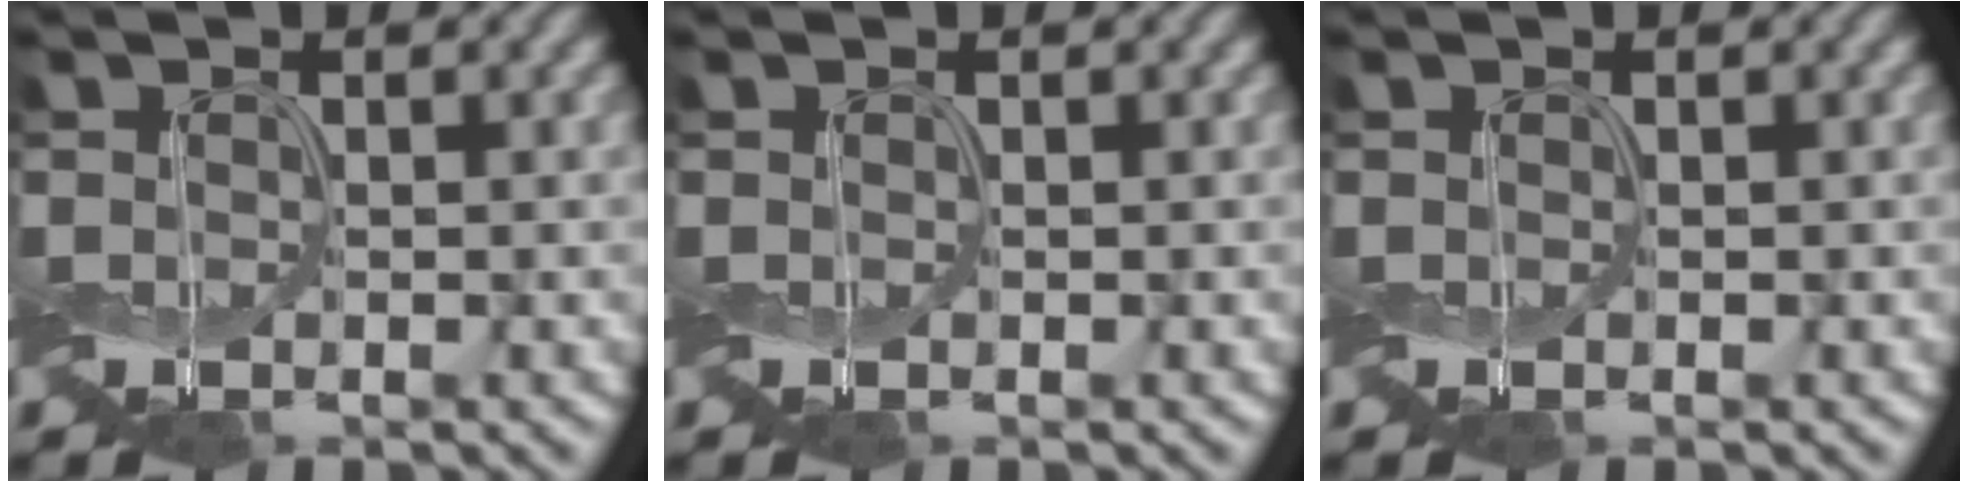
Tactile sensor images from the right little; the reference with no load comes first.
{"total": 0.0}
{"total": 0.0}